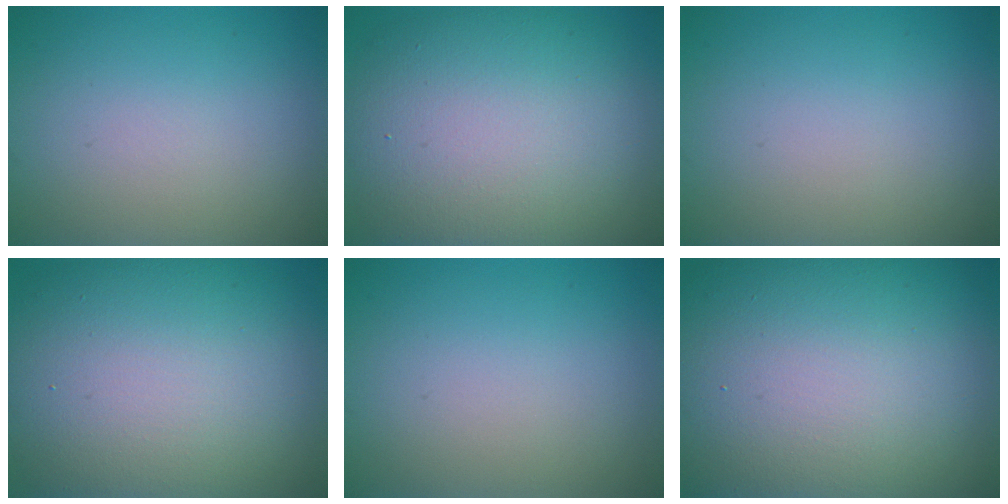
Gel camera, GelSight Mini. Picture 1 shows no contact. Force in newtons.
{"total": 13.5, "press": 13.5, "slide": 0.4}
{"total": 0.0}
{"total": 15.2, "press": 15.2, "slide": 1.1}
{"total": 0.0}
{"total": 21.0, "press": 21.0, "slide": 0.8}